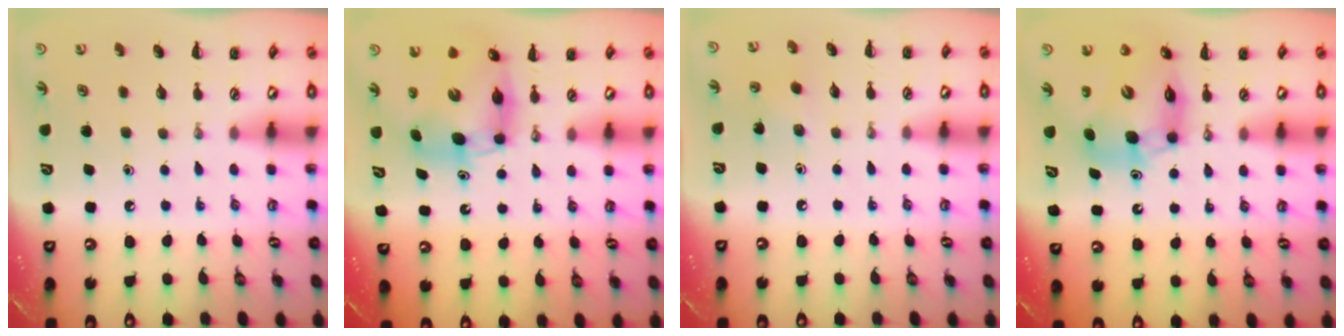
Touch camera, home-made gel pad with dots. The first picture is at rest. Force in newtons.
{"total": 7.7, "press": 7.3, "slide": 2.3}
{"total": 3.2, "press": 3.1, "slide": 1.0}
{"total": 11.9, "press": 11.4, "slide": 3.5}